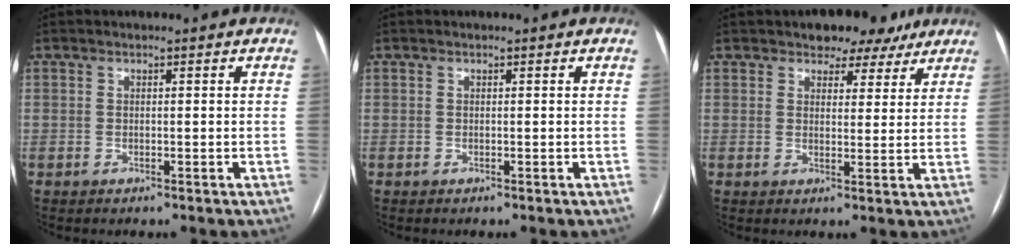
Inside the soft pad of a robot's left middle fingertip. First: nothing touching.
{"total": 0.0}
{"total": 6.2, "force": [4.8, 3.5, 1.5], "torque": [-0.009, 0.005, 0.059]}